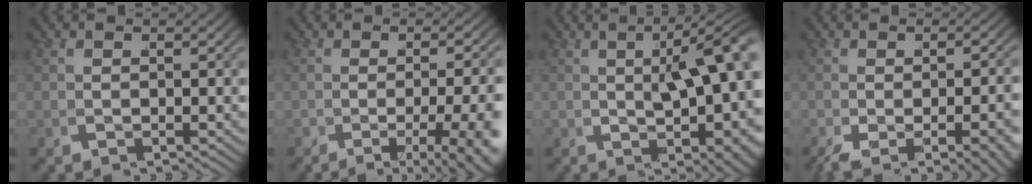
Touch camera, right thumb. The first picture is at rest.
{"total": 7.8, "force": [-3.4, 2.7, 6.5], "torque": [-0.071, -0.003, -0.050]}
{"total": 7.3, "force": [0.8, 2.5, 6.8], "torque": [-0.085, 0.008, 0.018]}
{"total": 4.3, "force": [-1.9, 0.8, 3.8], "torque": [-0.037, -0.003, -0.029]}